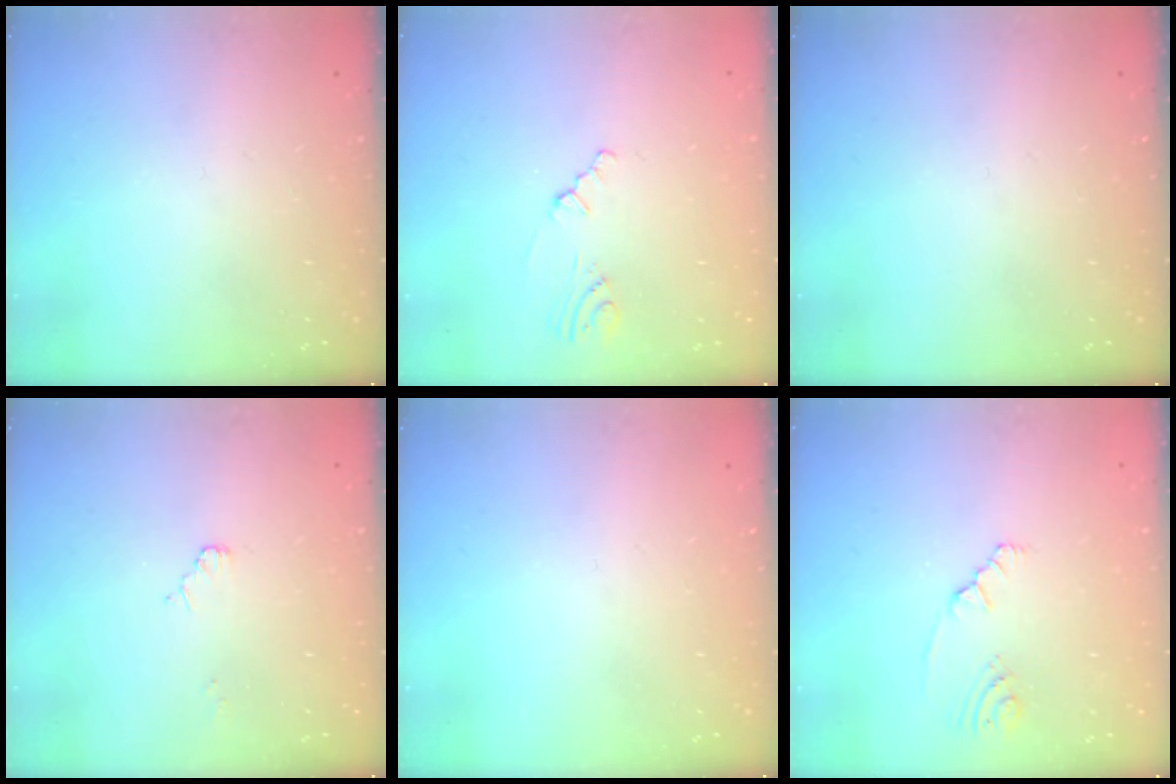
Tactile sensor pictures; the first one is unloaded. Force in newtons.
{"total": 1.0, "press": 0.9, "slide": 0.4}
{"total": 0.0}
{"total": 2.0, "press": 1.9, "slide": 0.3}
{"total": 0.0}
{"total": 2.1, "press": 1.9, "slide": 0.9}